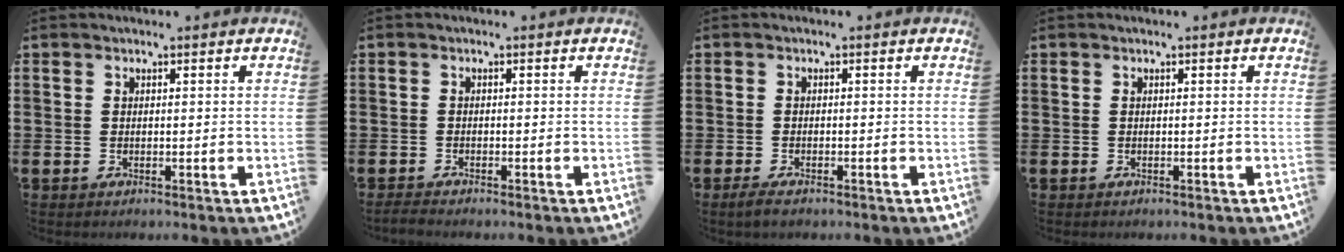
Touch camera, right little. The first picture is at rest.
{"total": 0.8, "force": [-0.7, 0.0, 0.4], "torque": [-0.008, -0.002, -0.014]}
{"total": 1.3, "force": [-0.7, 0.5, 1.0], "torque": [-0.019, -0.001, -0.014]}
{"total": 0.0}